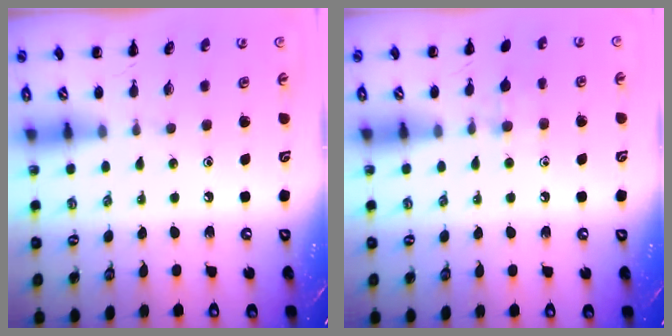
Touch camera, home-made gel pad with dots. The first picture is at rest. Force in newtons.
{"total": 8.1, "press": 7.9, "slide": 1.9}